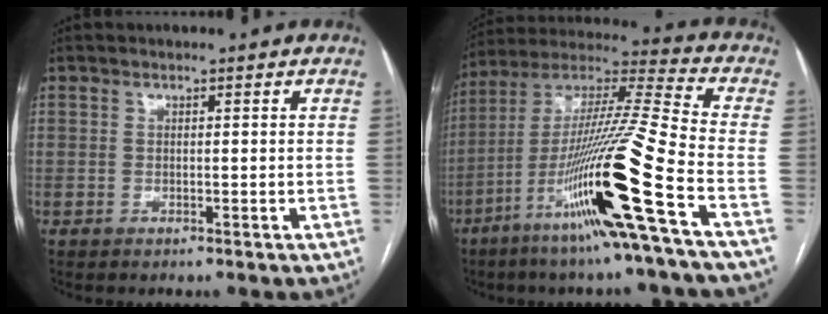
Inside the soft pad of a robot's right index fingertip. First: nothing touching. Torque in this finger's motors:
{"motor_torque": [2.14, 0.00, 1.05, 0.21]}